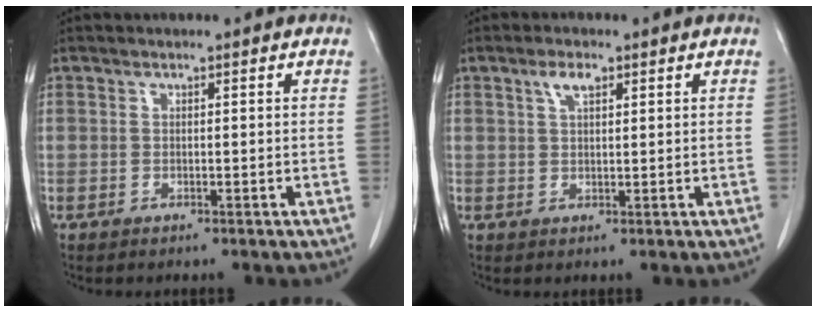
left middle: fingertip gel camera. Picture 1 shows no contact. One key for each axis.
{"total": 2.6, "fx": 1.4, "fy": 1.0, "fz": 2.0, "tx": -0.042, "ty": 0.005, "tz": 0.029}